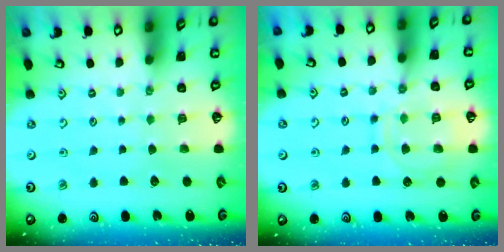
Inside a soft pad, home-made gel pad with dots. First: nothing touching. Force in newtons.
{"total": 11.8, "press": 11.8, "slide": 1.1}